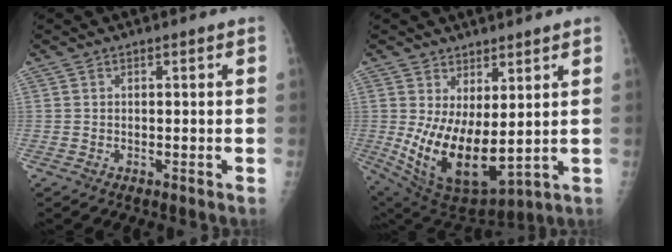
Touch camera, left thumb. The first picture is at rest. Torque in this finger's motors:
{"motor_torque": [0.94, 3.09, 1.63, -0.05, 0.61]}